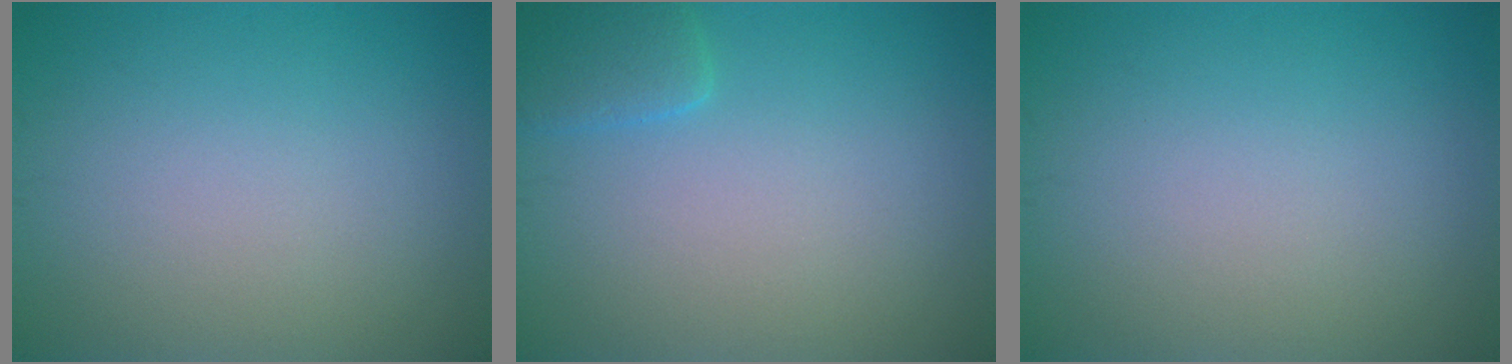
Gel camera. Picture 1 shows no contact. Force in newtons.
{"total": 1.9, "press": 1.9, "slide": 0.3}
{"total": 0.0}